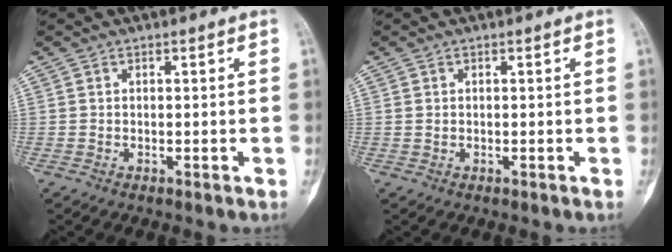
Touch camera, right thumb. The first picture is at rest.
{"total": 0.6, "force": [0.2, 0.5, 0.3], "torque": [-0.006, 0.001, 0.006]}